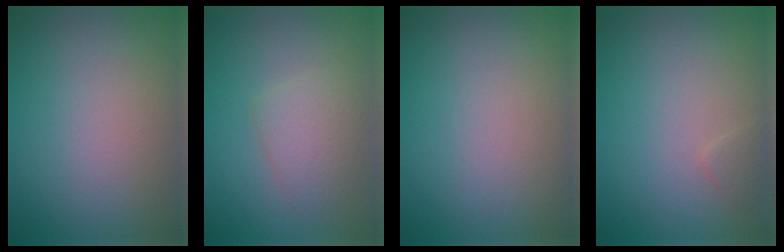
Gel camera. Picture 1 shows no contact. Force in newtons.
{"total": 2.6, "press": 2.6, "slide": 0.1}
{"total": 0.0}
{"total": 0.8, "press": 0.7, "slide": 0.1}